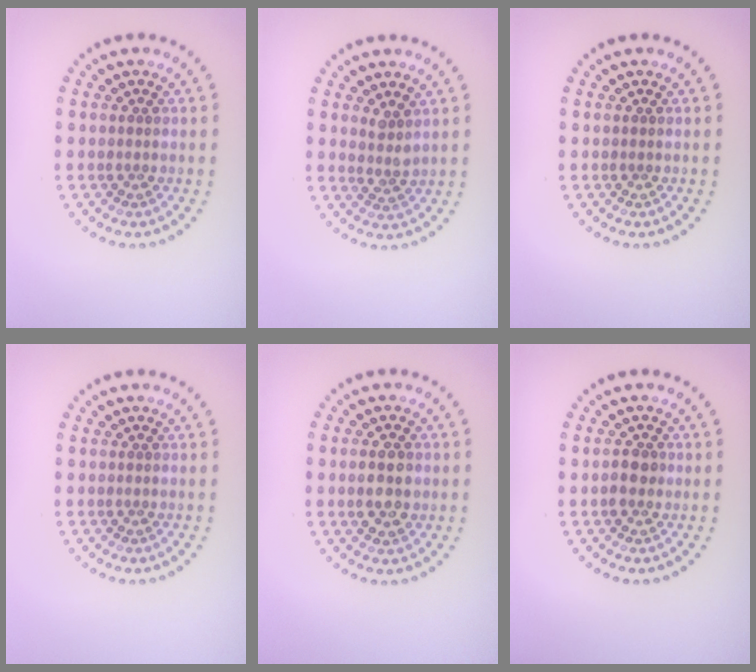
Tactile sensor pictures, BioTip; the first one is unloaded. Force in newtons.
{"total": 1.8, "press": 1.4, "slide": 1.2}
{"total": 0.0}
{"total": 0.0}
{"total": 3.5, "press": 3.5, "slide": 0.2}
{"total": 1.6, "press": 1.6, "slide": 0.4}